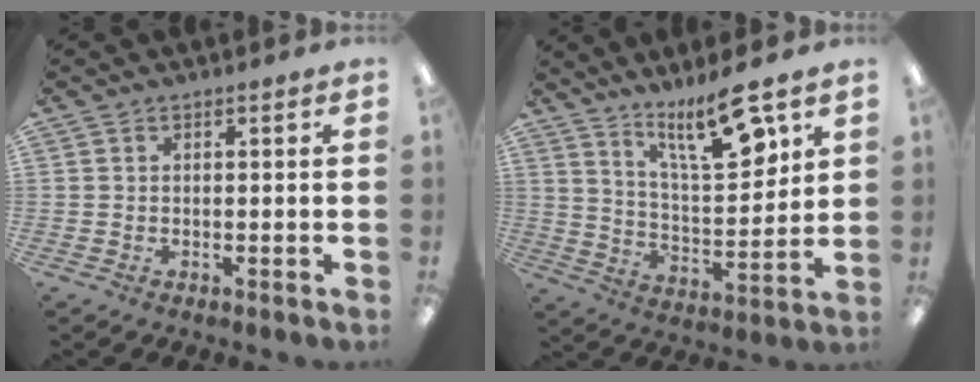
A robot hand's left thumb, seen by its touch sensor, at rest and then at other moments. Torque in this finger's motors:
{"motor_torque": [0.22, 0.08, -0.21, -0.08, 0.16]}